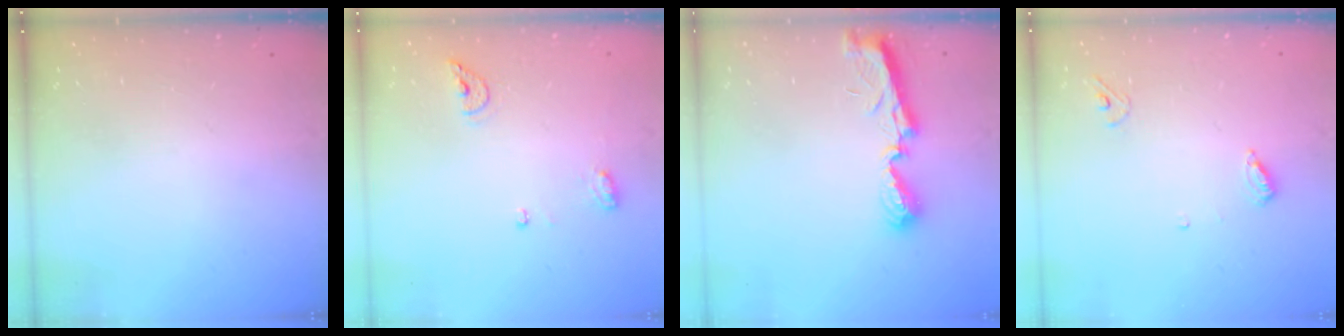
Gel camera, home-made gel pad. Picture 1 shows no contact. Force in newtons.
{"total": 6.6, "press": 6.5, "slide": 1.0}
{"total": 7.6, "press": 7.5, "slide": 0.3}
{"total": 5.9, "press": 5.9, "slide": 0.6}